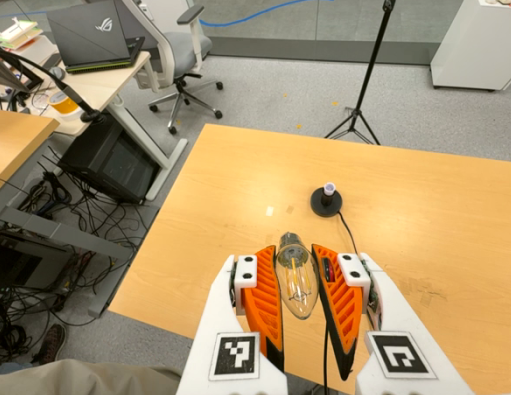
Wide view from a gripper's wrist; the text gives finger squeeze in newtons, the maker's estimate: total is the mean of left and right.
{"total": 20.5, "left": 21.9, "right": 19.1}